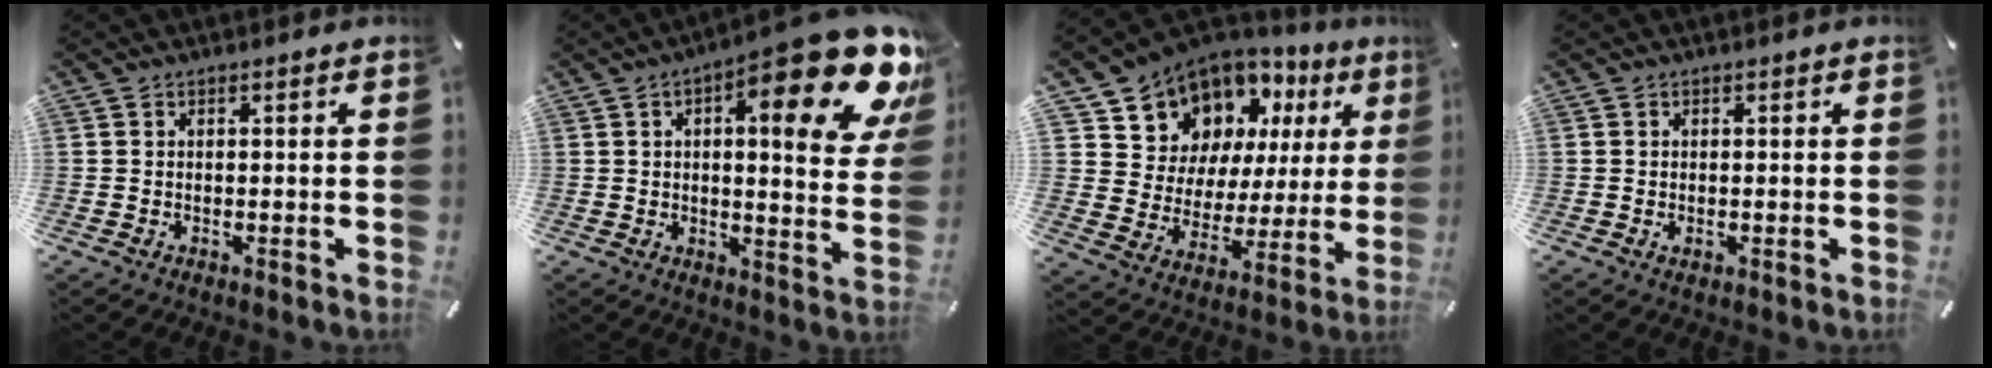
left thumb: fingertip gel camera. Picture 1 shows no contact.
{"total": 21.0, "force": [11.1, 5.8, 16.9], "torque": [-0.227, -0.081, 0.167]}
{"total": 11.8, "force": [8.4, 8.0, 1.8], "torque": [-0.058, -0.080, 0.158]}
{"total": 0.8, "force": [0.0, 0.7, 0.4], "torque": [0.000, 0.001, -0.003]}